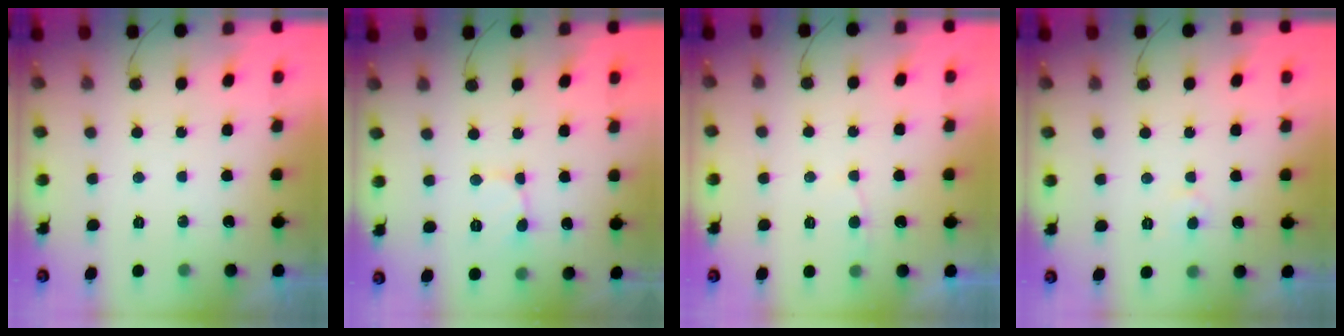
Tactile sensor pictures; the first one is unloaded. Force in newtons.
{"total": 1.9, "press": 1.9, "slide": 0.1}
{"total": 3.7, "press": 3.7, "slide": 0.4}
{"total": 3.7, "press": 3.7, "slide": 0.3}